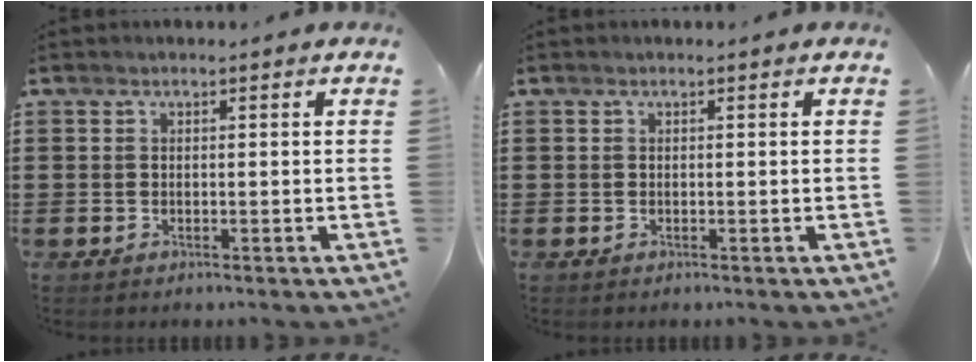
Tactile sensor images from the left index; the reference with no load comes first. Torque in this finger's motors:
{"motor_torque": [0.00, 0.00, -0.01, -0.01]}